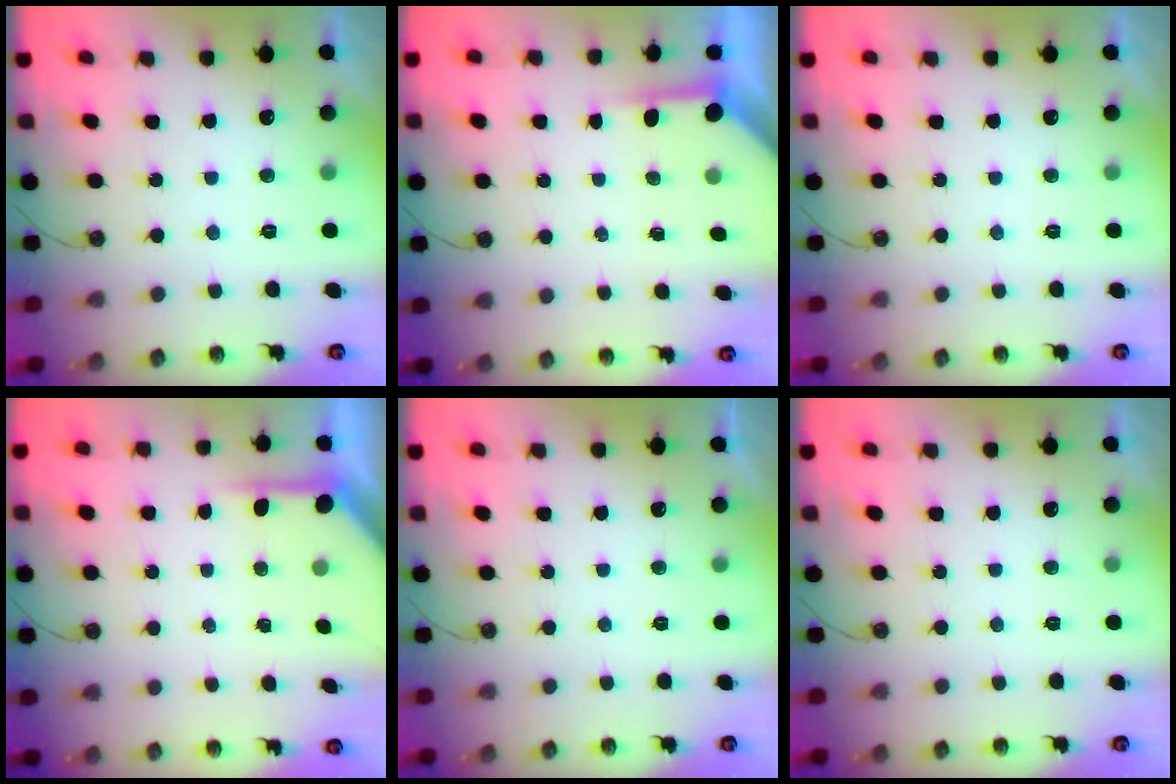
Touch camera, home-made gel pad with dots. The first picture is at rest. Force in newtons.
{"total": 3.8, "press": 3.7, "slide": 0.5}
{"total": 0.0}
{"total": 5.1, "press": 5.1, "slide": 0.3}
{"total": 0.0}
{"total": 0.0}